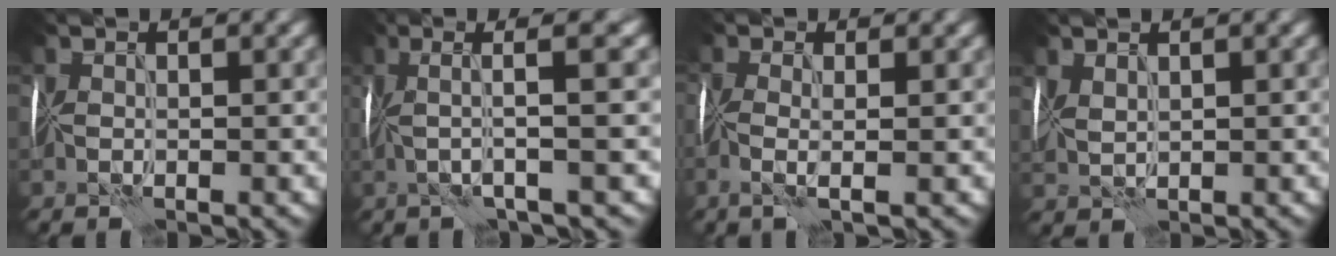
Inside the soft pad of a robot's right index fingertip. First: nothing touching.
{"total": 5.3, "force": [1.1, 0.5, 5.2], "torque": [-0.092, 0.018, 0.016]}
{"total": 2.1, "force": [-0.6, 0.2, 2.0], "torque": [-0.044, -0.004, -0.019]}
{"total": 1.8, "force": [1.2, 0.7, 1.1], "torque": [-0.031, 0.007, 0.028]}